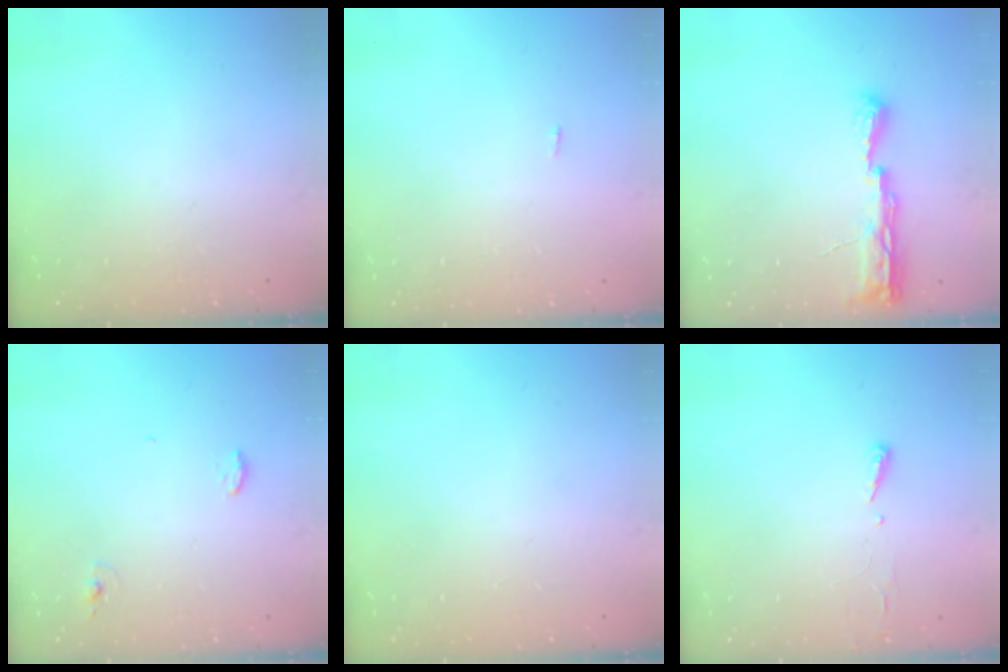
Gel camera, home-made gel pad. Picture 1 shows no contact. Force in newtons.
{"total": 6.1, "press": 1.7, "slide": 5.9}
{"total": 8.9, "press": 8.5, "slide": 2.3}
{"total": 5.1, "press": 4.5, "slide": 2.4}
{"total": 0.9, "press": 0.9, "slide": 0.0}
{"total": 2.9, "press": 2.9, "slide": 0.4}